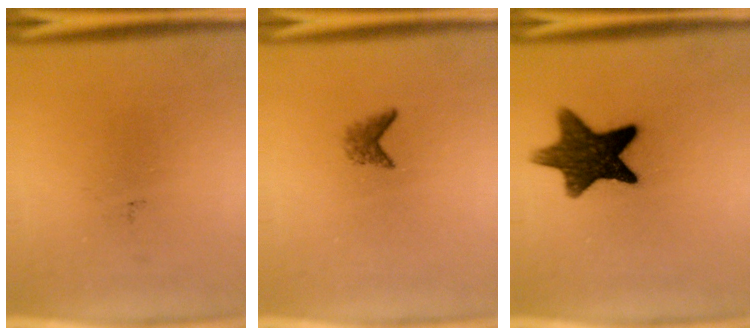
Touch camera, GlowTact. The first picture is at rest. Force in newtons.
{"total": 1.4}
{"total": 12.5}